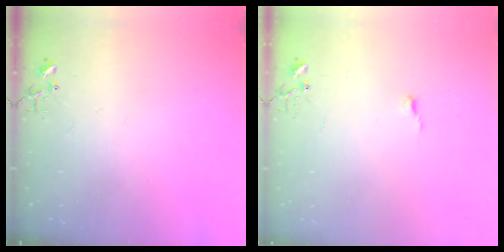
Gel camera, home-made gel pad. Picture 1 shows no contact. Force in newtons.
{"total": 3.7, "press": 3.7, "slide": 0.3}